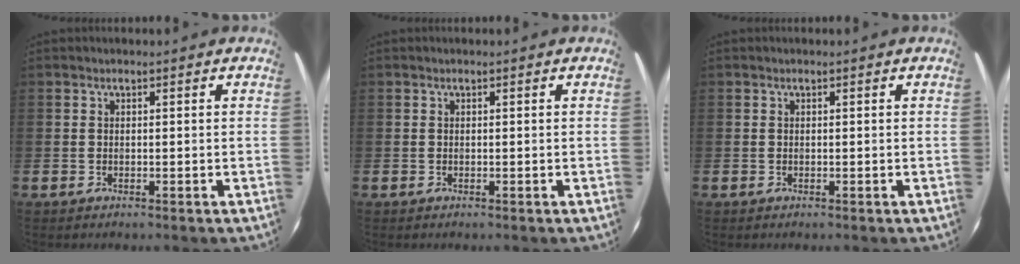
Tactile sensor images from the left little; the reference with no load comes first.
{"total": 0.0}
{"total": 0.0}